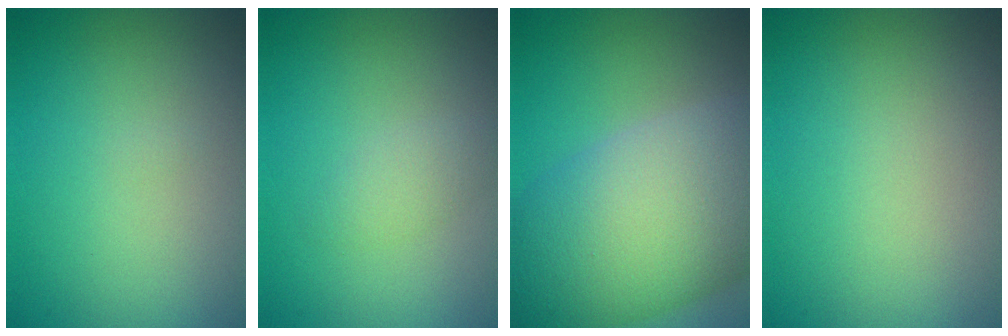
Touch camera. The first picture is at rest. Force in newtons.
{"total": 1.4, "press": 1.4, "slide": 0.0}
{"total": 13.4, "press": 13.4, "slide": 0.4}
{"total": 0.0}